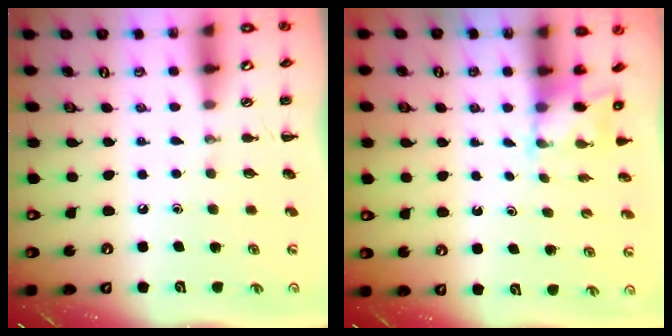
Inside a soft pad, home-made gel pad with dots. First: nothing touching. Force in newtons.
{"total": 2.4, "press": 2.3, "slide": 0.8}